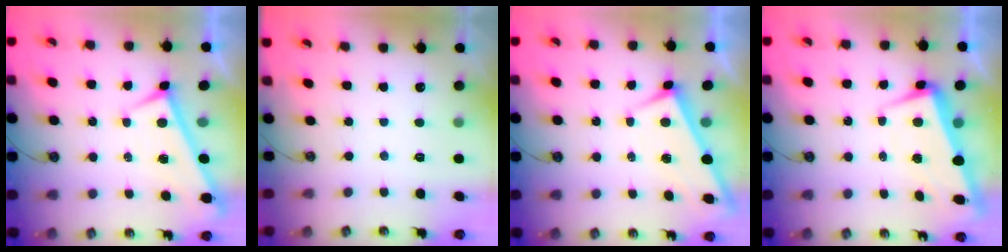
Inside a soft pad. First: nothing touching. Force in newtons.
{"total": 0.0}
{"total": 2.5, "press": 2.5, "slide": 0.3}
{"total": 1.3, "press": 0.4, "slide": 1.2}